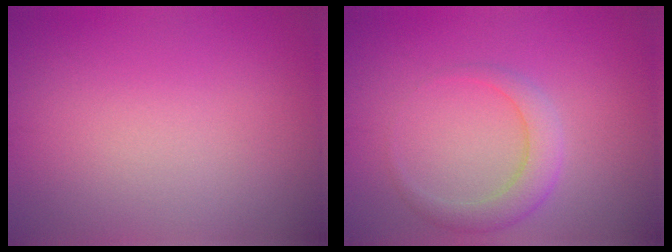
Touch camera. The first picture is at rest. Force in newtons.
{"total": 2.9, "press": 2.9, "slide": 0.1}